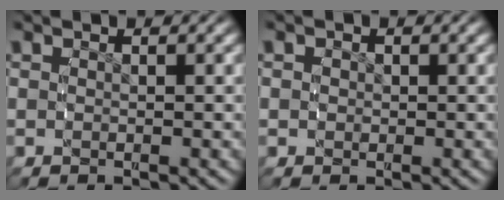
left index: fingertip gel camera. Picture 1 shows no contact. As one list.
[{"total": 1.0, "force": [0.1, 0.9, 0.4], "torque": [-0.005, 0.003, 0.000]}]